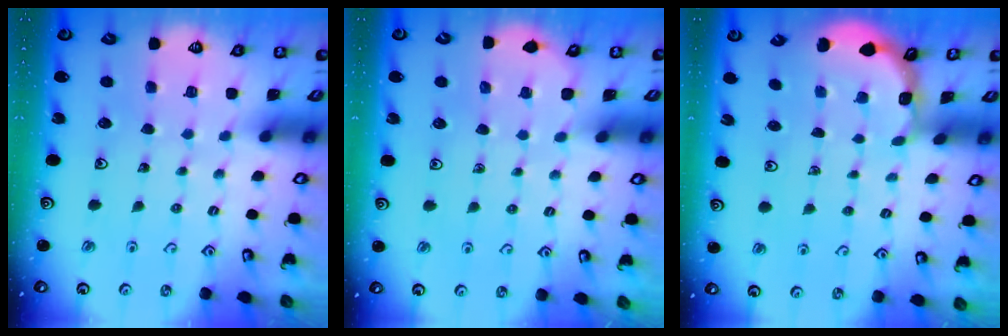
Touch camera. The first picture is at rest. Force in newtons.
{"total": 1.4, "press": 1.4, "slide": 0.1}
{"total": 1.9, "press": 1.9, "slide": 0.2}